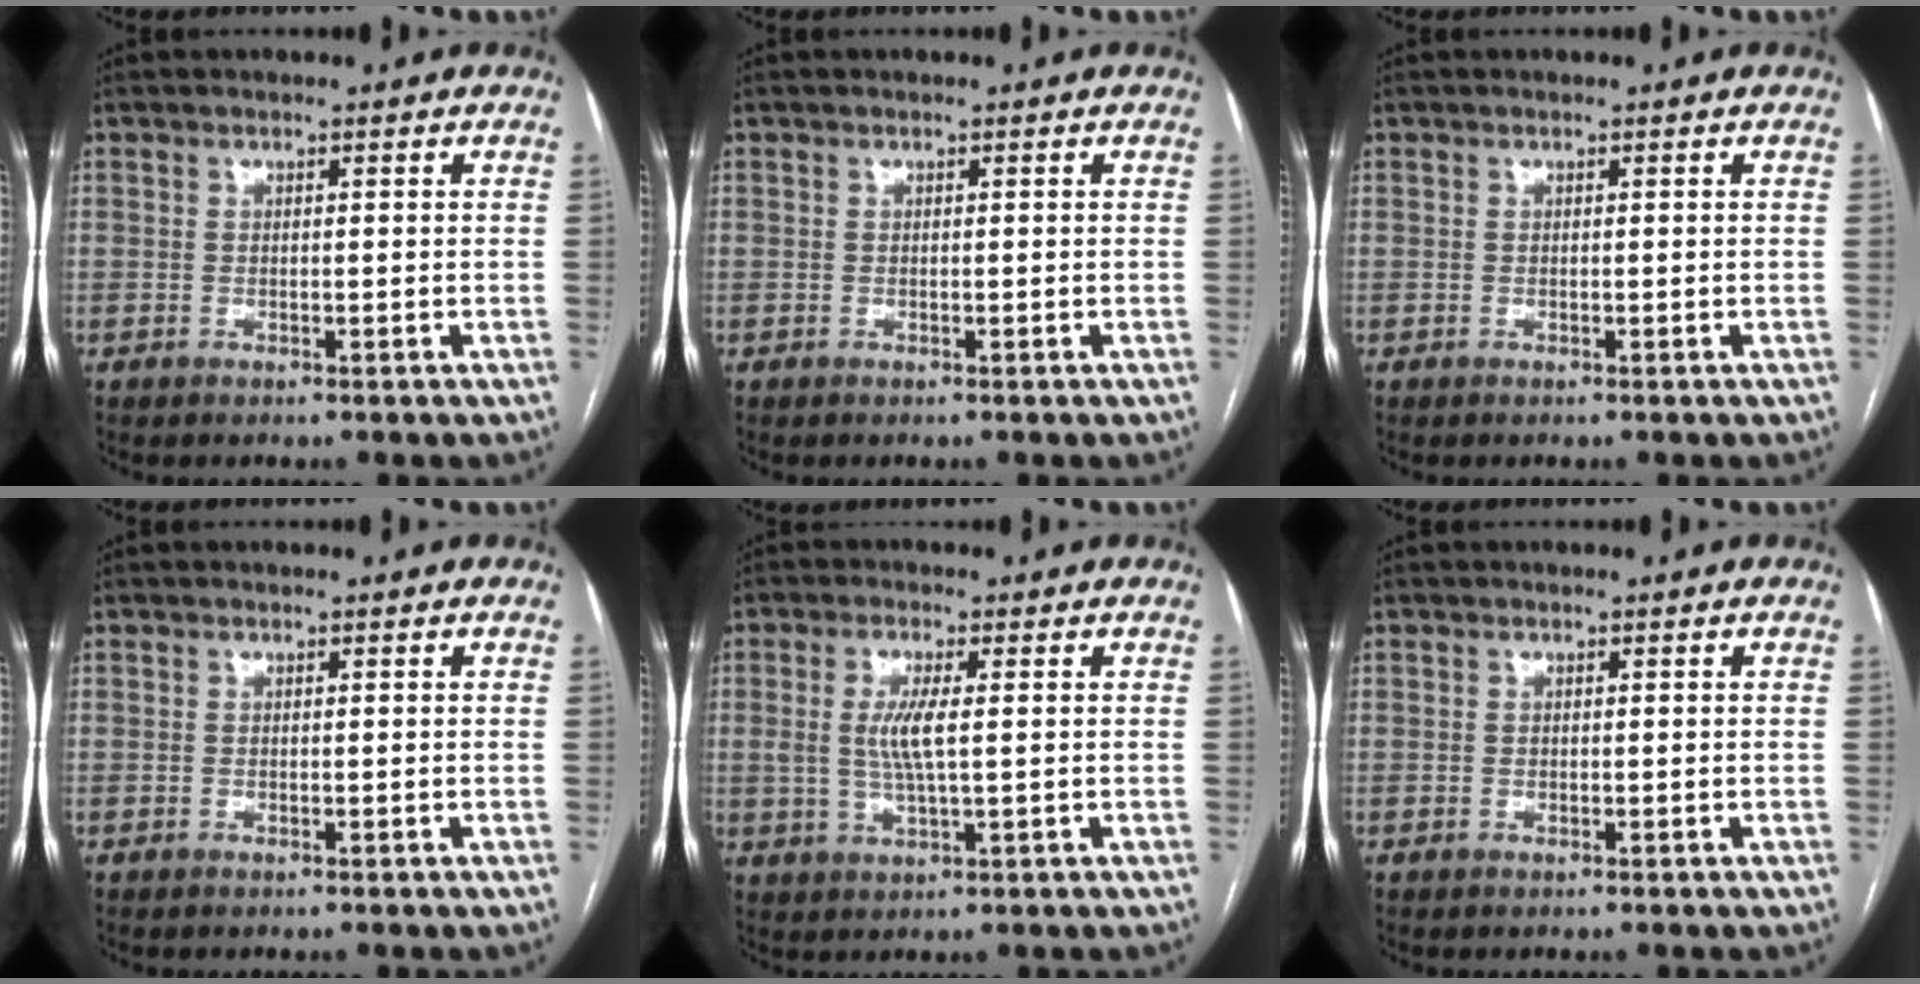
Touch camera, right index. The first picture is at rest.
{"total": 0.0}
{"total": 0.0}
{"total": 0.0}
{"total": 5.0, "force": [0.6, 0.9, 4.9], "torque": [-0.106, -0.002, 0.012]}
{"total": 0.0}